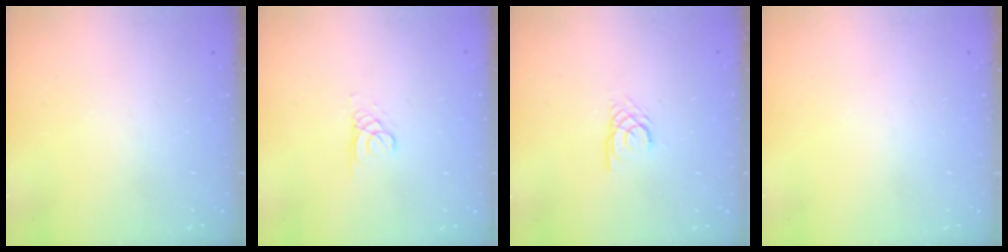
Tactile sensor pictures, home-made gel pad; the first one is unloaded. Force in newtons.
{"total": 1.3, "press": 1.3, "slide": 0.1}
{"total": 2.7, "press": 2.7, "slide": 0.1}
{"total": 0.0}